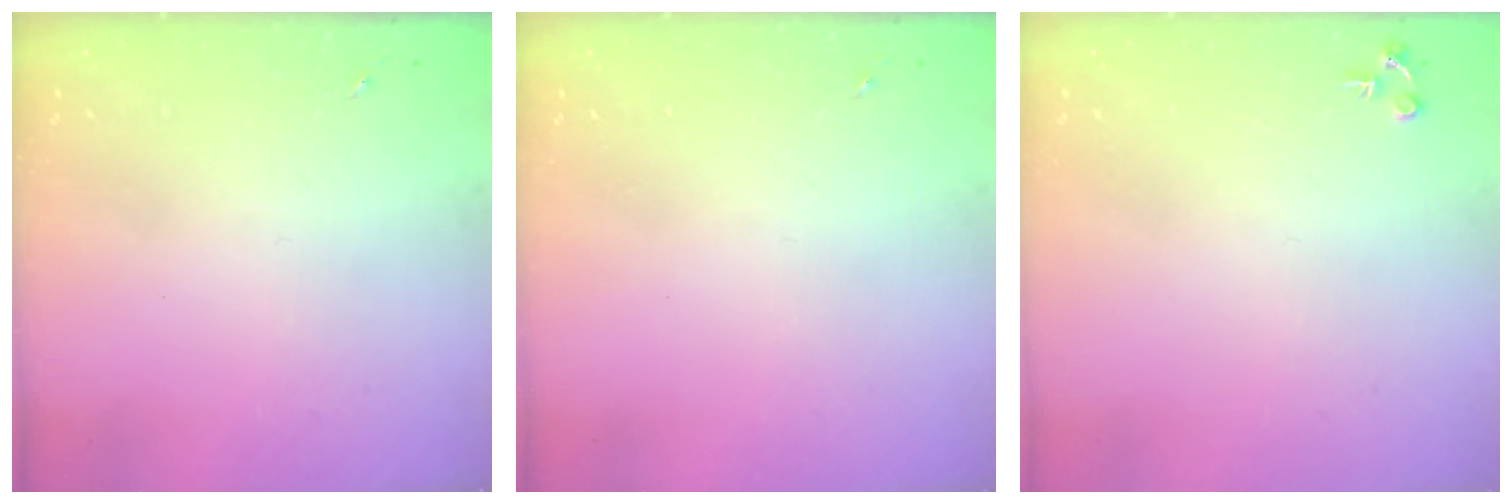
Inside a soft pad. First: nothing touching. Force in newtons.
{"total": 0.0}
{"total": 4.3, "press": 4.3, "slide": 0.5}